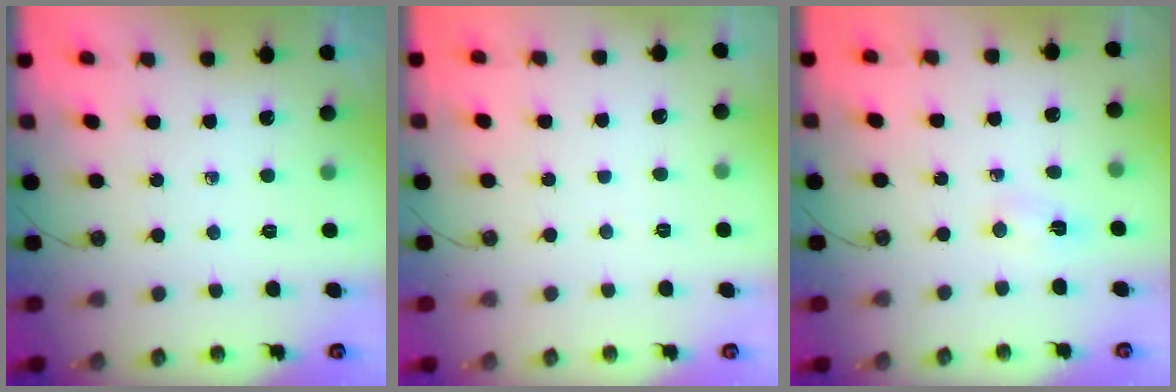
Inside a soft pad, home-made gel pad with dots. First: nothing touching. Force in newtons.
{"total": 17.3, "press": 3.9, "slide": 16.8}
{"total": 2.0, "press": 1.5, "slide": 1.3}